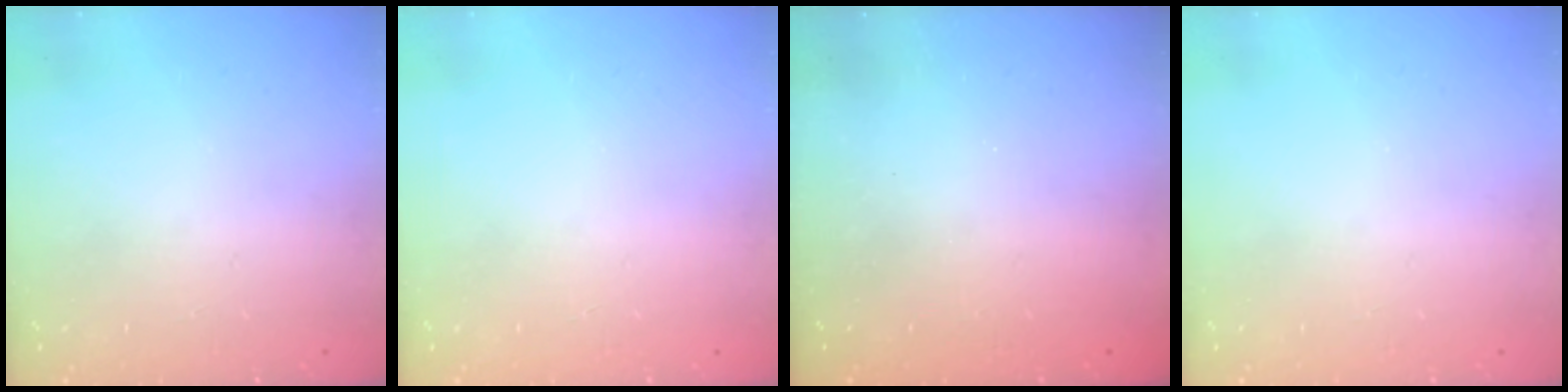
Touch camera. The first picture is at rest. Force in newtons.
{"total": 0.0}
{"total": 2.4, "press": 2.3, "slide": 0.8}
{"total": 0.0}